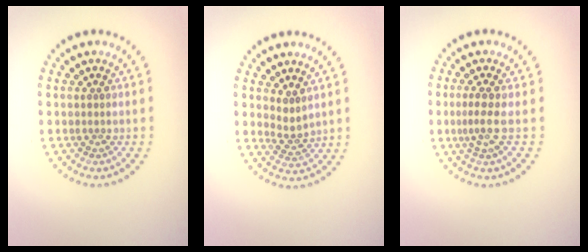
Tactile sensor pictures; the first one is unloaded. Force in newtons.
{"total": 1.7, "press": 1.3, "slide": 1.1}
{"total": 2.1, "press": 1.4, "slide": 1.6}